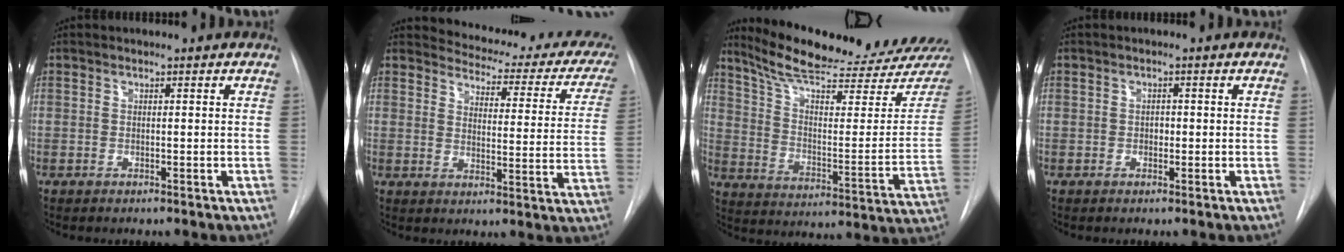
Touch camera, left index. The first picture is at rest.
{"total": 21.1, "force": [19.5, 5.0, 6.3], "torque": [-0.066, -0.072, 0.207]}
{"total": 25.8, "force": [23.2, 2.3, 11.0], "torque": [-0.167, -0.076, 0.316]}
{"total": 1.0, "force": [-0.2, 0.8, 0.6], "torque": [-0.004, 0.003, -0.003]}